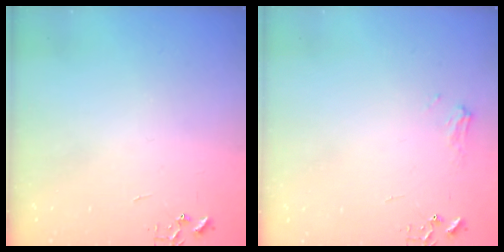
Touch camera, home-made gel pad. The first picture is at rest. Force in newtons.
{"total": 6.7, "press": 6.7, "slide": 0.7}